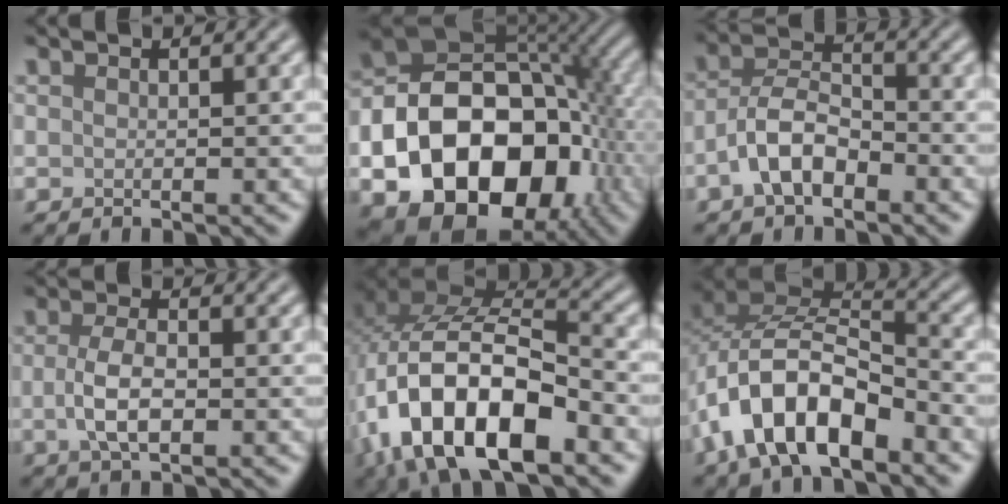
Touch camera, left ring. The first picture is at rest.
{"total": 18.8, "force": [-6.3, 13.2, 11.8], "torque": [-0.199, -0.016, -0.103]}
{"total": 4.6, "force": [-2.3, 2.4, 3.2], "torque": [-0.058, 0.012, -0.052]}
{"total": 3.5, "force": [-0.5, 1.5, 3.1], "torque": [-0.067, -0.003, -0.011]}
{"total": 14.6, "force": [-5.4, 7.3, 11.5], "torque": [-0.210, -0.008, -0.100]}
{"total": 9.7, "force": [-4.7, 4.9, 7.0], "torque": [-0.125, 0.014, -0.093]}